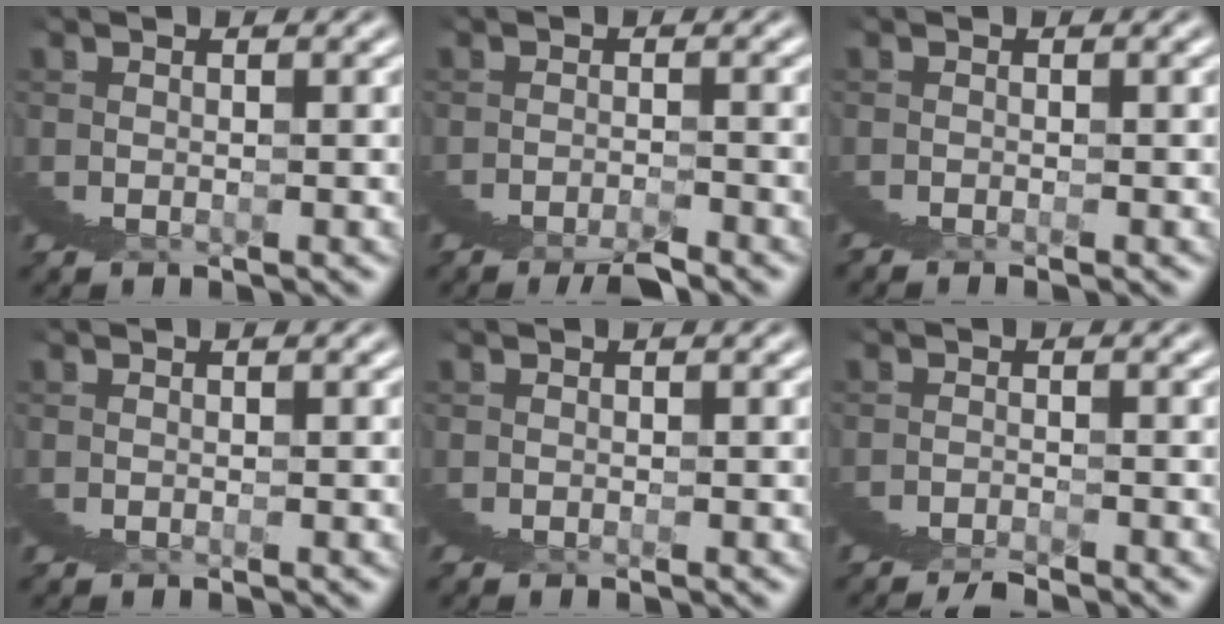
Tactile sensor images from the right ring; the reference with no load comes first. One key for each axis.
{"total": 1.3, "fx": -0.1, "fy": -1.2, "fz": -0.3, "tx": 0.031, "ty": 0.025, "tz": -0.014}
{"total": 0.5, "fx": 0.3, "fy": -0.3, "fz": -0.2, "tx": 0.008, "ty": 0.008, "tz": 0.002}
{"total": 0.0}
{"total": 0.0}
{"total": 1.3, "fx": -0.3, "fy": -1.1, "fz": -0.6, "tx": 0.032, "ty": 0.018, "tz": -0.014}